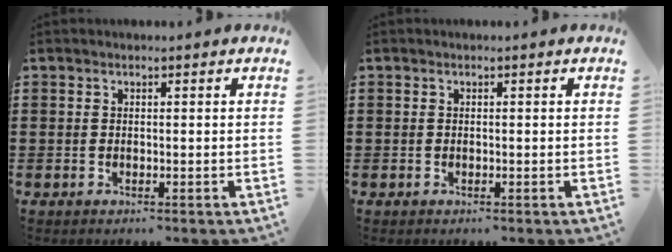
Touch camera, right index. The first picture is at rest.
{"total": 0.0}